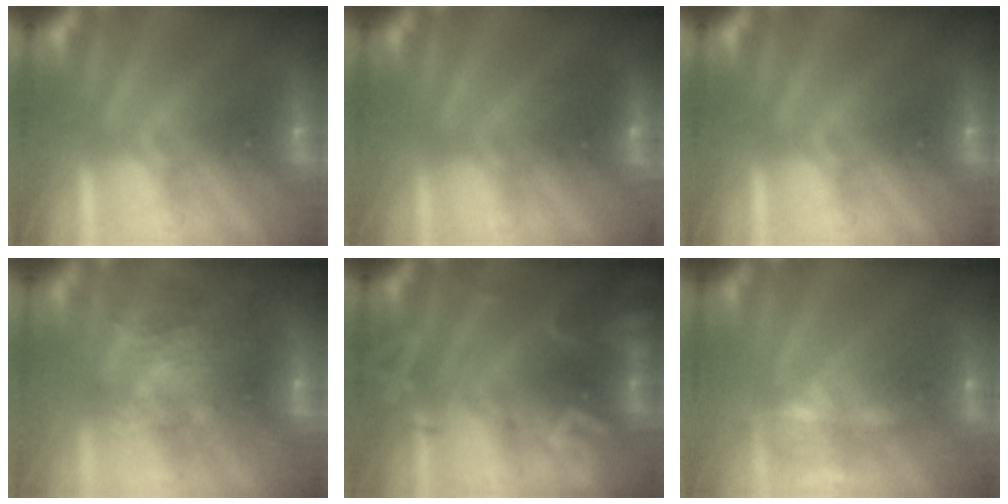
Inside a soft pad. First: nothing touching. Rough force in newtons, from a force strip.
{"total": 2.4}
{"total": 0.0}
{"total": 7.1}
{"total": 2.7}
{"total": 7.0}